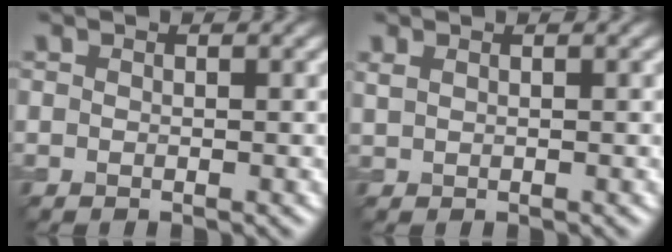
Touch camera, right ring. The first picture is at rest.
{"total": 0.7, "force": [0.5, 0.3, 0.4], "torque": [-0.012, 0.002, 0.014]}